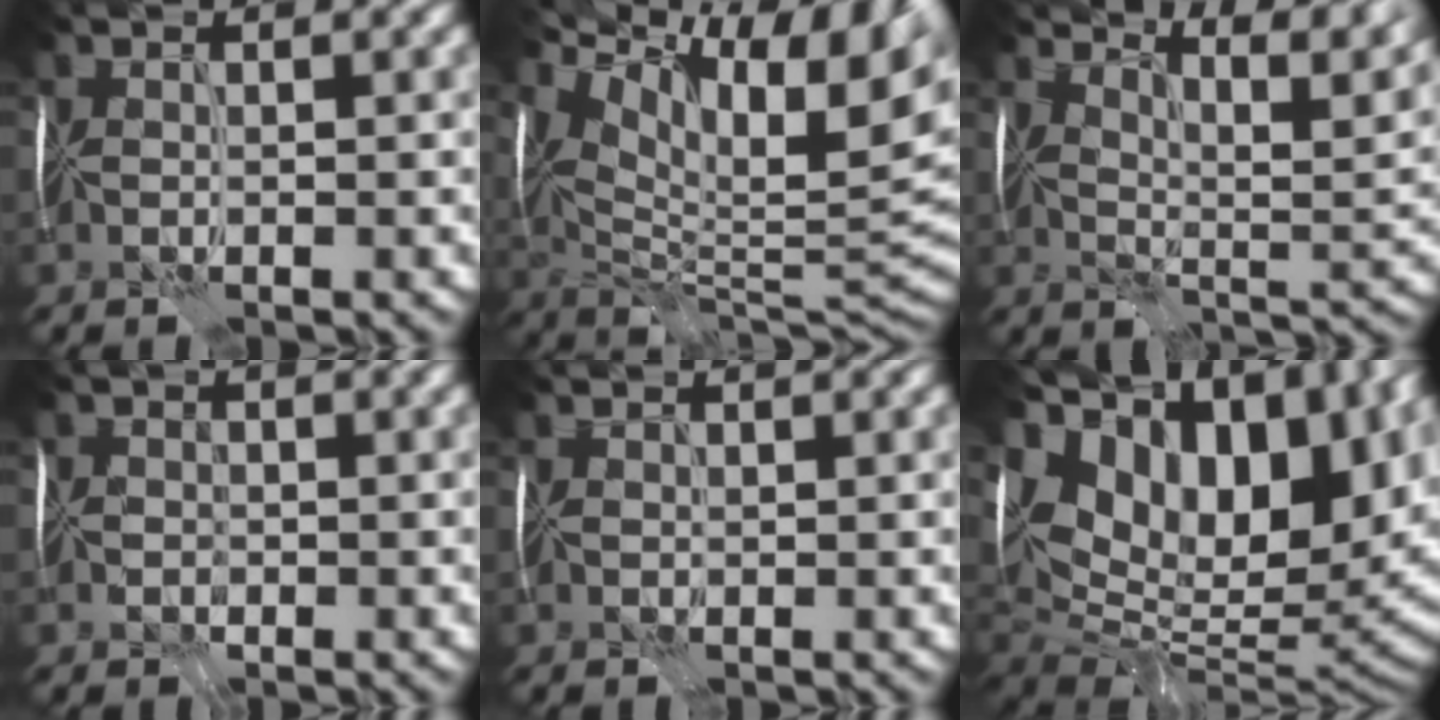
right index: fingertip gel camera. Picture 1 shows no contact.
{"total": 15.9, "force": [6.9, 6.5, 12.8], "torque": [-0.187, 0.028, 0.128]}
{"total": 8.7, "force": [6.7, 1.7, 5.3], "torque": [-0.080, 0.006, 0.087]}
{"total": 2.2, "force": [-0.6, 2.1, 0.4], "torque": [0.013, 0.014, -0.029]}
{"total": 0.0}
{"total": 20.1, "force": [7.7, 11.5, 14.6], "torque": [-0.218, 0.037, 0.183]}